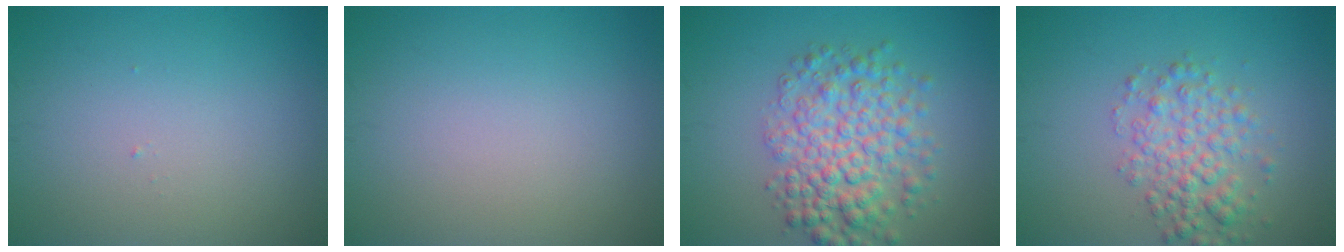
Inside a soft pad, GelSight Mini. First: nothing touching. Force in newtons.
{"total": 0.0}
{"total": 6.3, "press": 6.3, "slide": 0.1}
{"total": 3.9, "press": 3.9, "slide": 0.1}